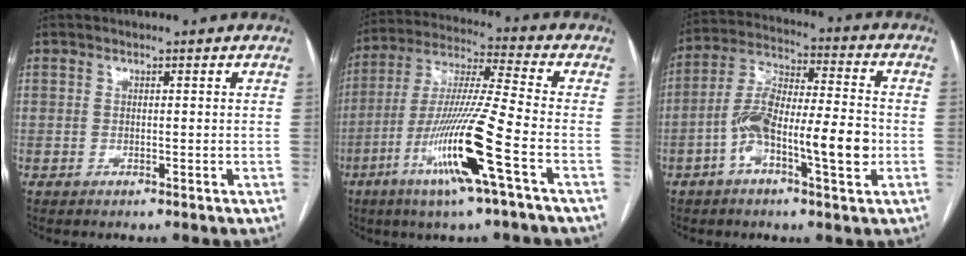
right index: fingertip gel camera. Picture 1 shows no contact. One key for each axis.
{"total": 15.9, "fx": -6.3, "fy": -1.0, "fz": 14.5, "tx": -0.293, "ty": -0.017, "tz": -0.122}
{"total": 13.4, "fx": -3.8, "fy": 3.2, "fz": 12.5, "tx": -0.228, "ty": 0.019, "tz": -0.066}